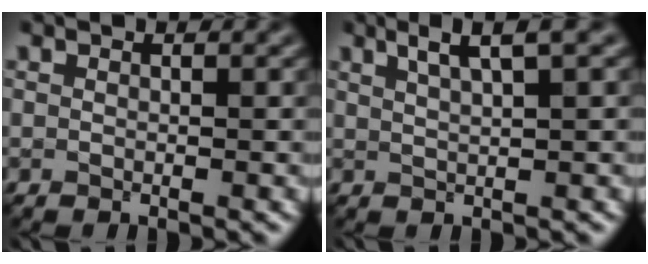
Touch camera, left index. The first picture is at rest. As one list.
[{"total": 3.3, "force": [1.9, 0.4, 2.7], "torque": [-0.033, 0.008, 0.033]}]